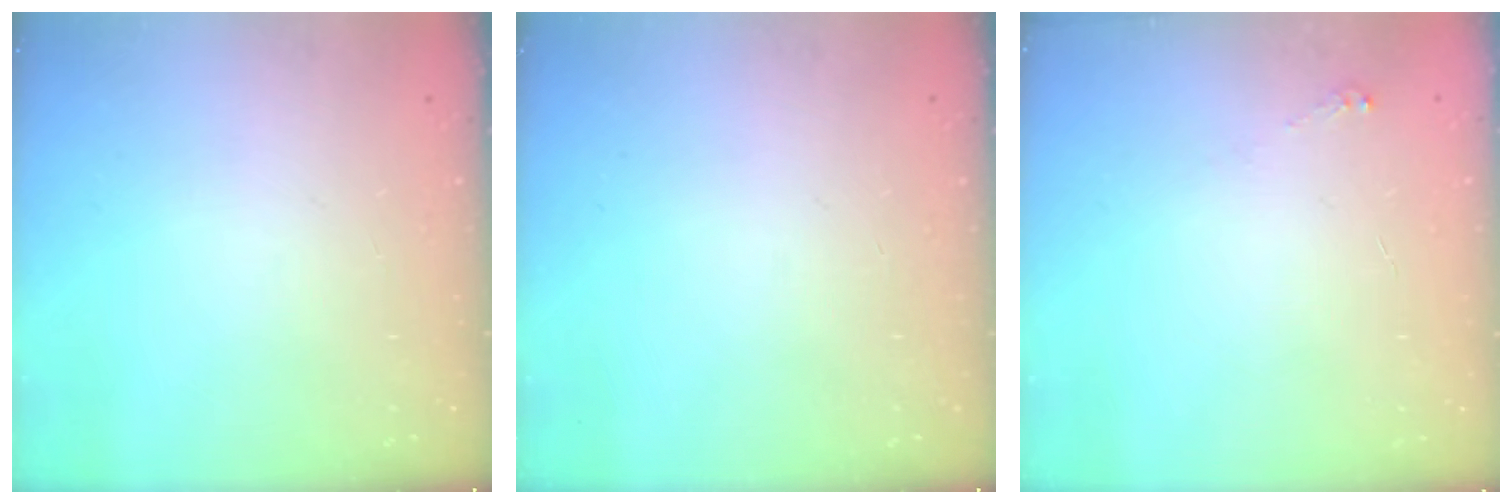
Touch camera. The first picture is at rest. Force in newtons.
{"total": 0.0}
{"total": 3.1, "press": 3.0, "slide": 0.5}